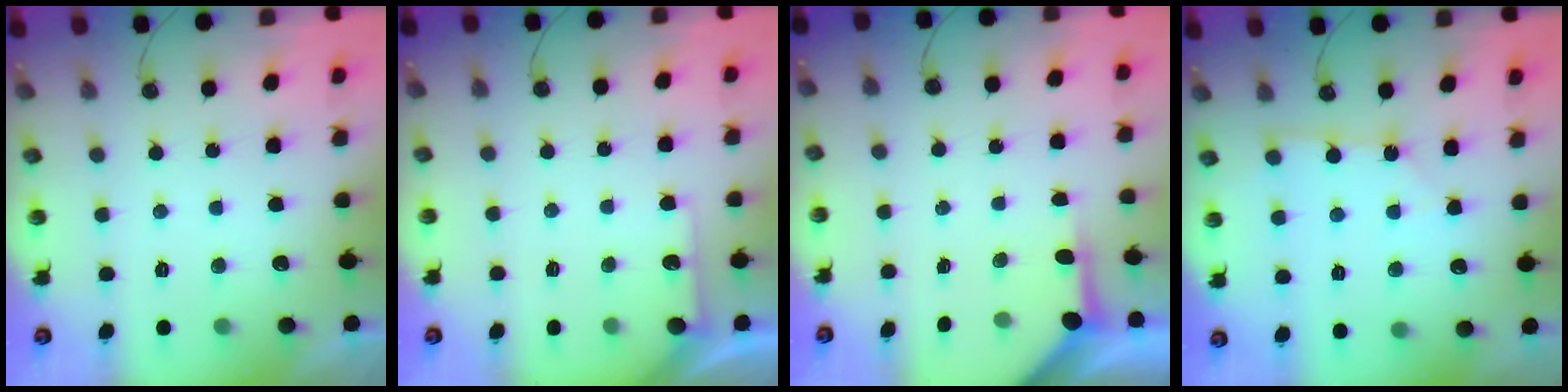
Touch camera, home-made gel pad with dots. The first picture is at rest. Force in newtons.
{"total": 3.9, "press": 3.9, "slide": 0.4}
{"total": 3.9, "press": 3.9, "slide": 0.4}
{"total": 2.0, "press": 2.0, "slide": 0.3}